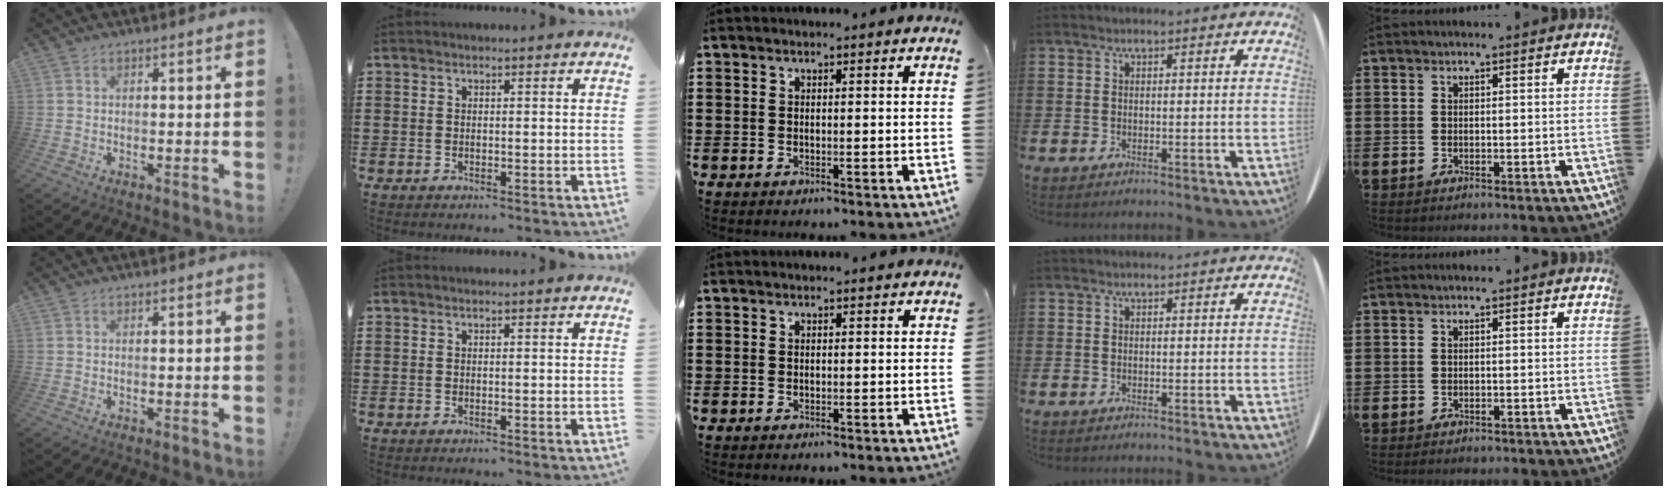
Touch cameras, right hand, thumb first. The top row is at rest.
{"little": {"total": 0.7, "force": [-0.7, 0.1, 0.0], "torque": [-0.003, -0.003, -0.013]}}